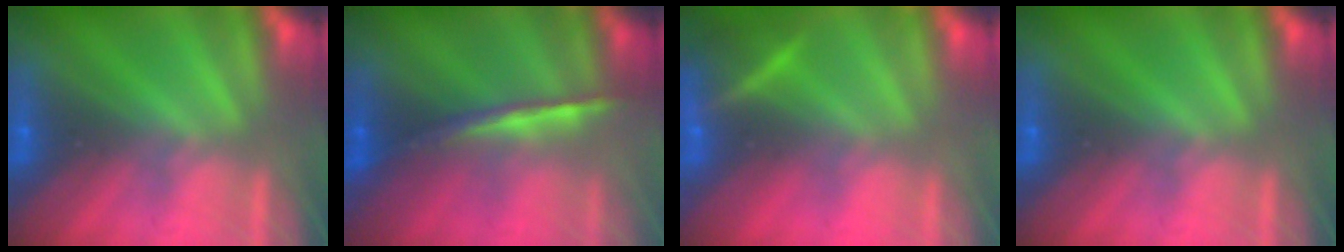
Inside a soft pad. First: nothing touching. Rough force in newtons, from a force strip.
{"total": 1.5}
{"total": 2.8}
{"total": 0.0}